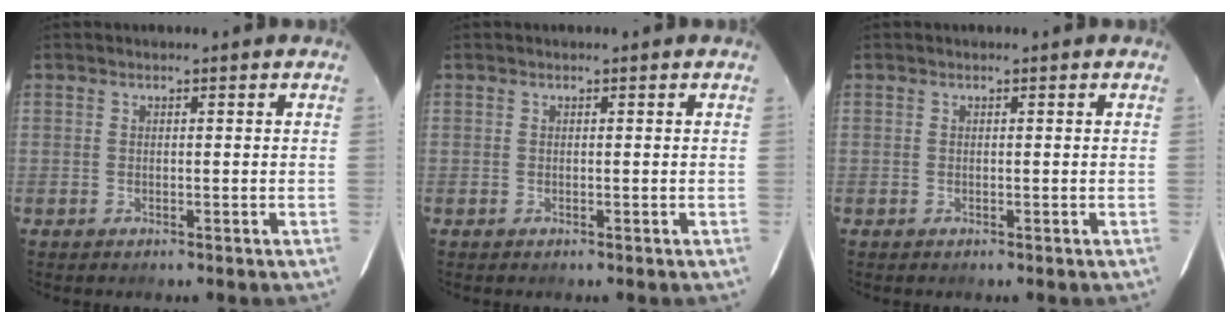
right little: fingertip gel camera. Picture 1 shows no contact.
{"total": 0.0}
{"total": 0.0}